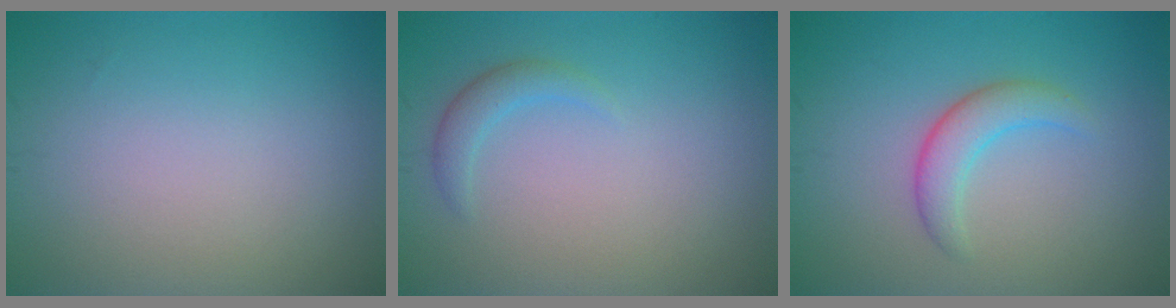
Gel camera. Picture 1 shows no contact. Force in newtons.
{"total": 1.5, "press": 1.5, "slide": 0.1}
{"total": 2.8, "press": 2.8, "slide": 0.2}